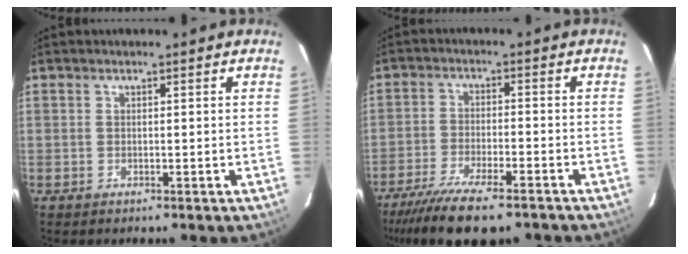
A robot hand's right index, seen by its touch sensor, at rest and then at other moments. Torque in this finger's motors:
{"motor_torque": [1.46, -0.67, 0.60, 0.15]}